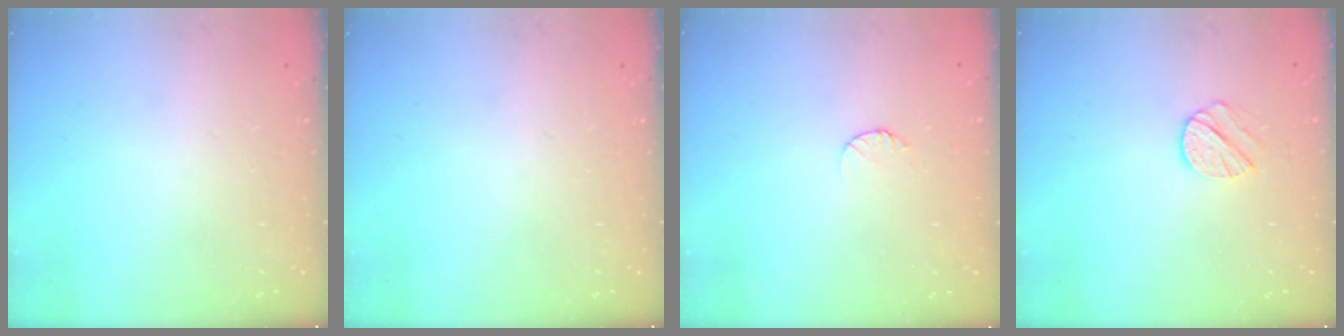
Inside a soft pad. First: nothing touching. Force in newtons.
{"total": 0.0}
{"total": 4.8, "press": 4.8, "slide": 0.5}
{"total": 7.4, "press": 7.4, "slide": 0.6}